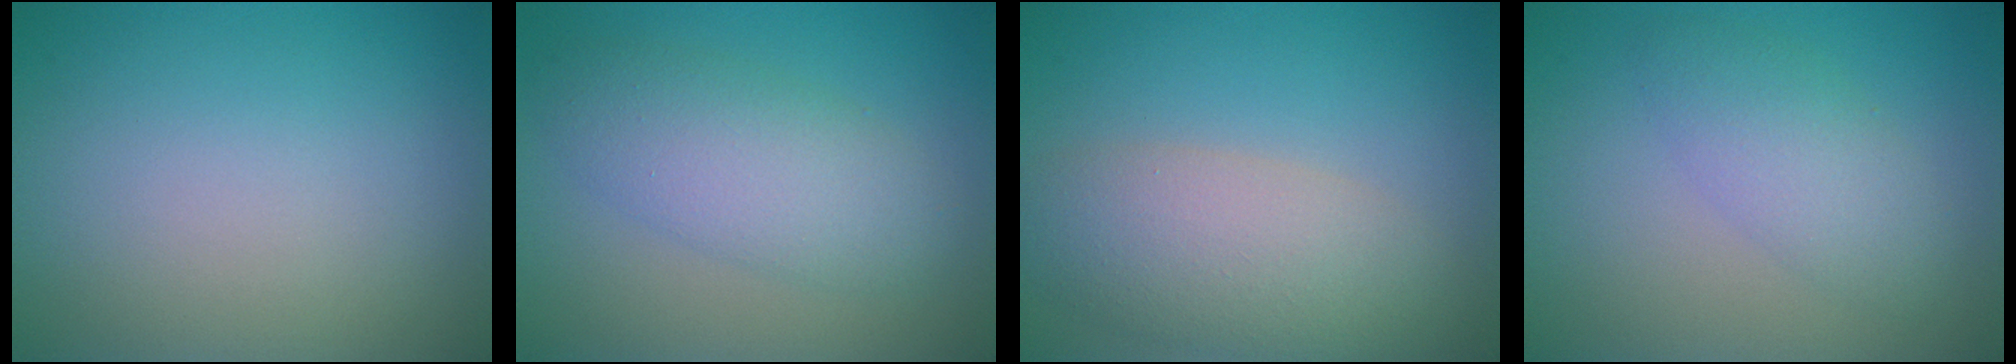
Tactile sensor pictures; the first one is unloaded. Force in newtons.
{"total": 4.8, "press": 4.8, "slide": 0.0}
{"total": 5.7, "press": 5.7, "slide": 0.4}
{"total": 3.2, "press": 3.2, "slide": 0.0}